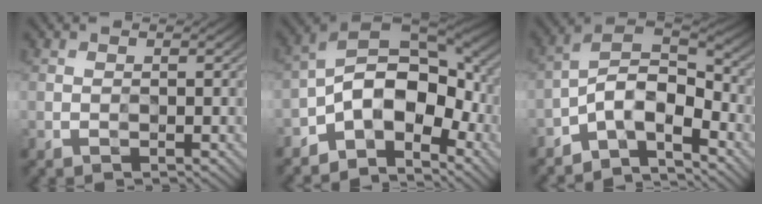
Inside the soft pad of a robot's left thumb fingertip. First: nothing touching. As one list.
[{"total": 12.0, "force": [-4.6, 7.0, 8.6], "torque": [-0.145, -0.001, -0.091]}, {"total": 8.1, "force": [-5.1, 3.3, 5.3], "torque": [-0.086, 0.014, -0.110]}]